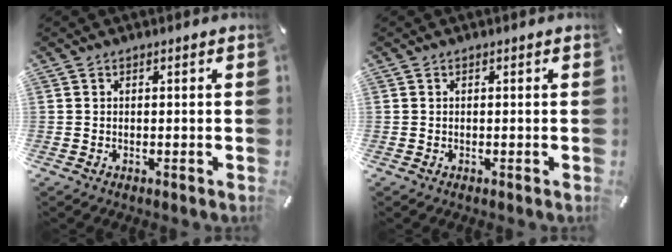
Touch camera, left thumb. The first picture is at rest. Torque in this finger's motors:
{"motor_torque": [0.01, 0.02, -0.06, 0.05, 0.00]}